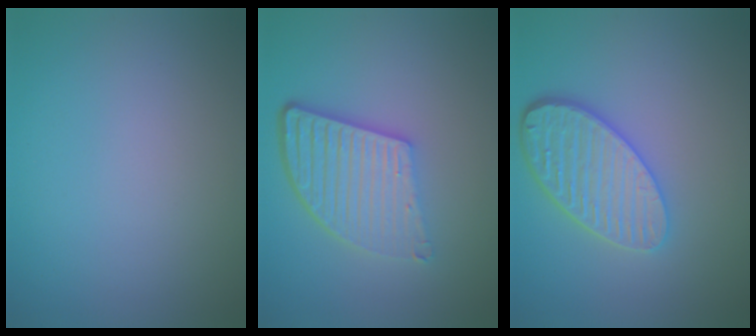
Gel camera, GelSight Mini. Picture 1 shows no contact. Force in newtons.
{"total": 5.6, "press": 3.9, "slide": 4.0}
{"total": 4.7, "press": 3.9, "slide": 2.6}